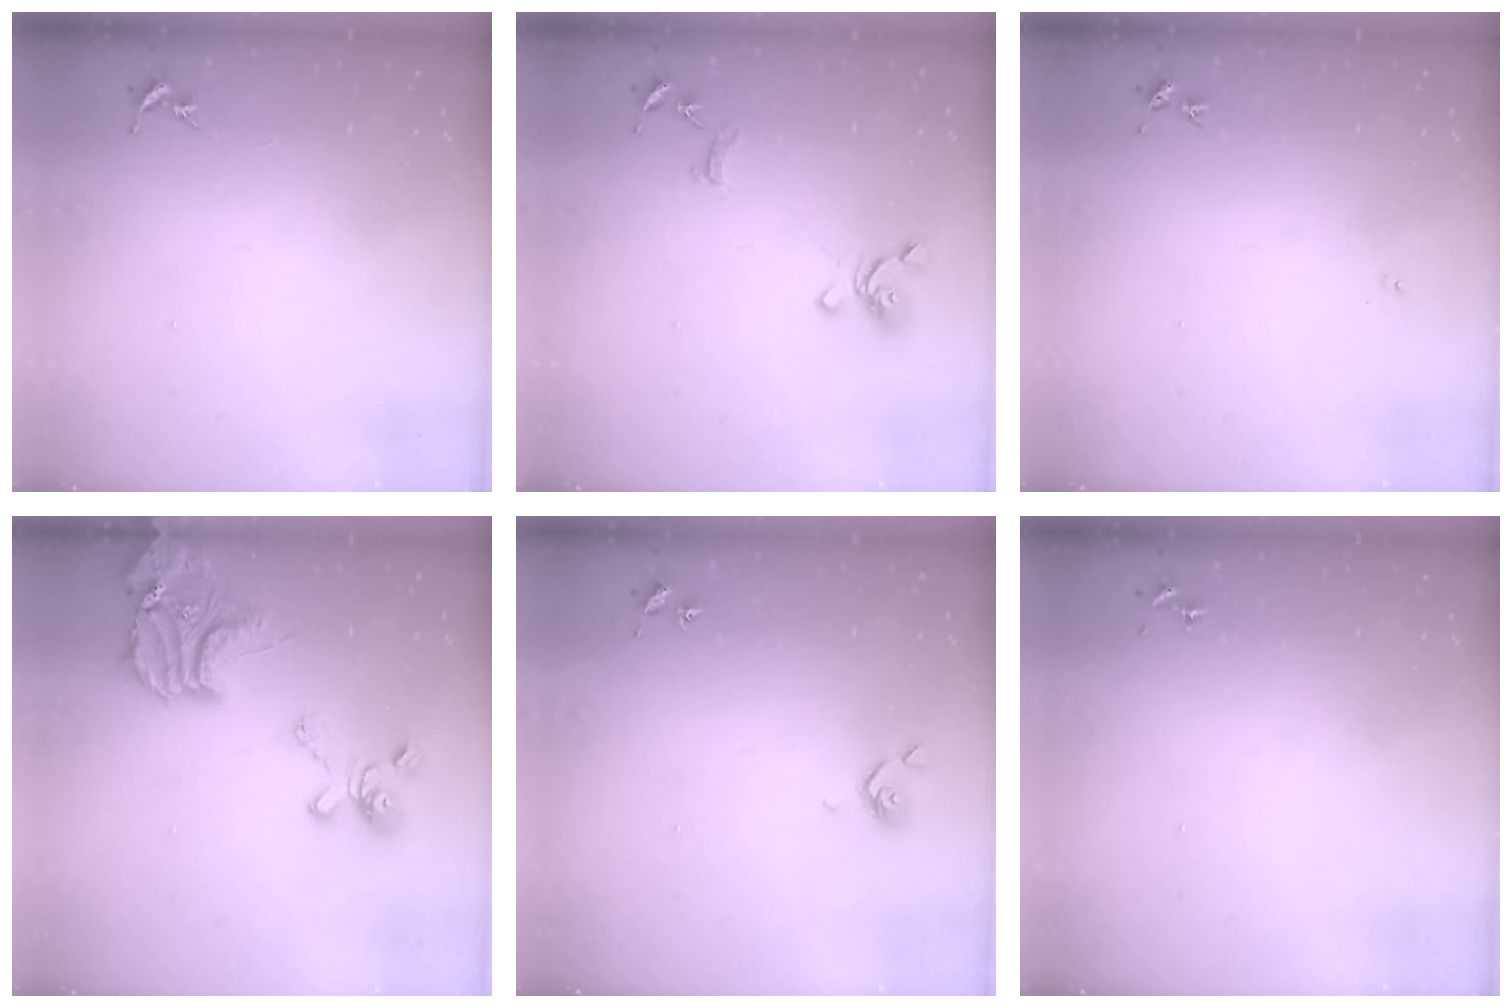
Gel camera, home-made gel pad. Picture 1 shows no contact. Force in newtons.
{"total": 11.6, "press": 11.5, "slide": 1.4}
{"total": 3.3, "press": 3.3, "slide": 0.4}
{"total": 23.4, "press": 23.3, "slide": 2.7}
{"total": 4.7, "press": 4.6, "slide": 1.2}
{"total": 0.0}